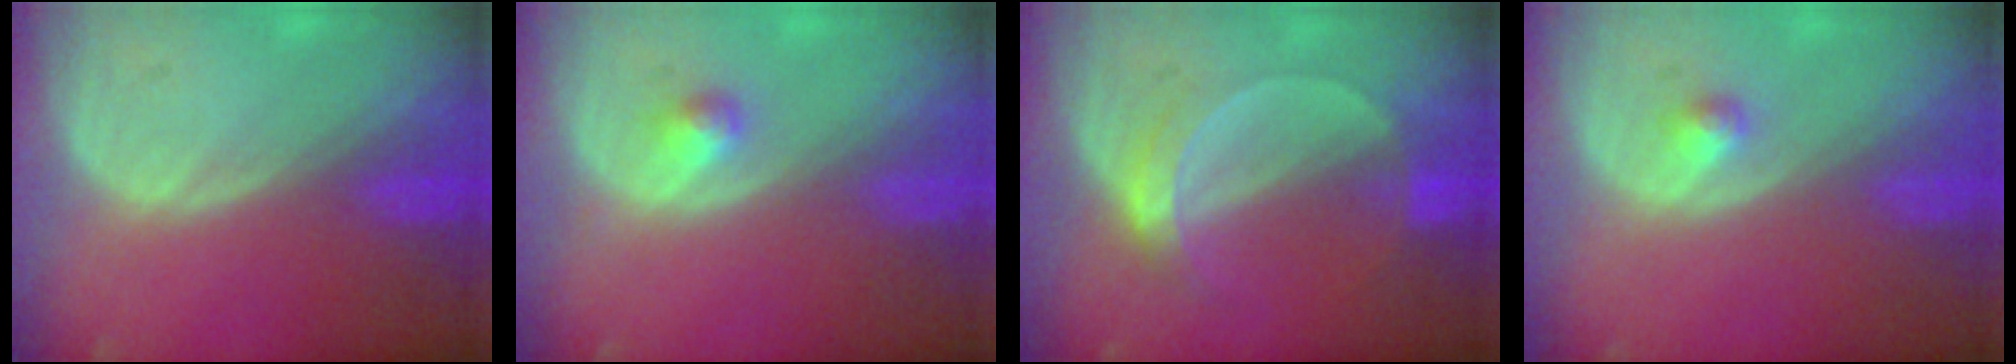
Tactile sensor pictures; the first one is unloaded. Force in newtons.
{"total": 1.7, "press": 1.7, "slide": 0.2}
{"total": 5.0, "press": 4.5, "slide": 2.2}
{"total": 1.3, "press": 1.2, "slide": 0.1}